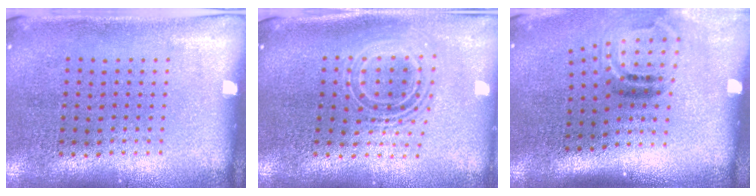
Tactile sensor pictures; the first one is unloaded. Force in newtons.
{"total": 2.1, "press": 1.5, "slide": 1.4}
{"total": 2.0, "press": 1.3, "slide": 1.6}